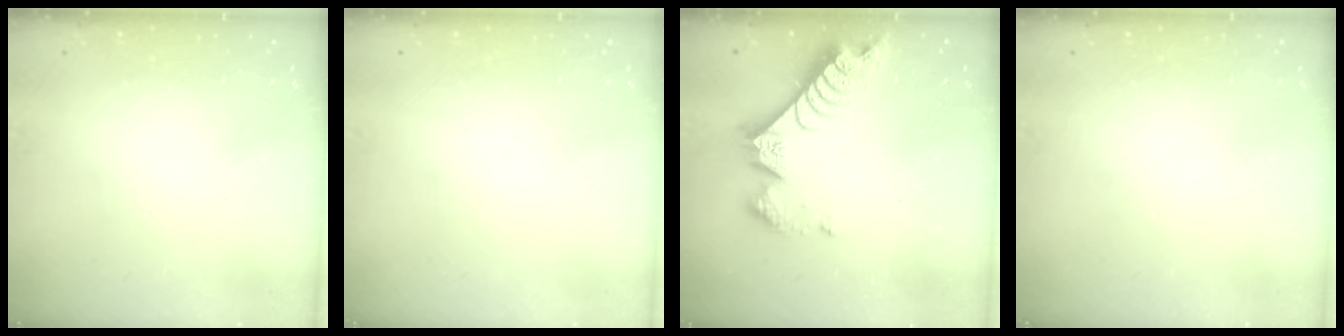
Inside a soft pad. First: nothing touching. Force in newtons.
{"total": 0.0}
{"total": 8.8, "press": 8.8, "slide": 0.8}
{"total": 0.0}